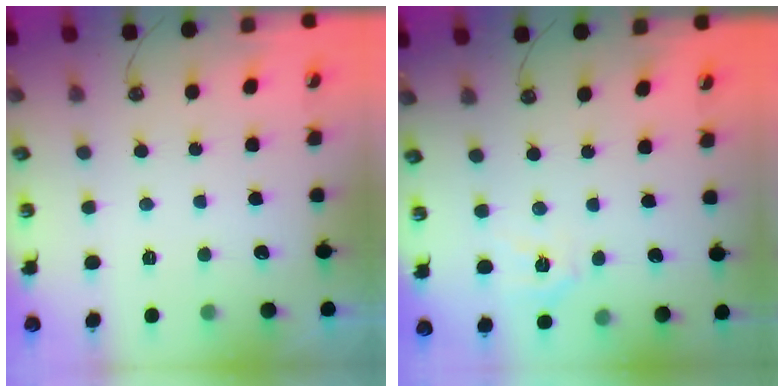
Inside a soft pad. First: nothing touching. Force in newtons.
{"total": 7.8, "press": 7.8, "slide": 0.9}